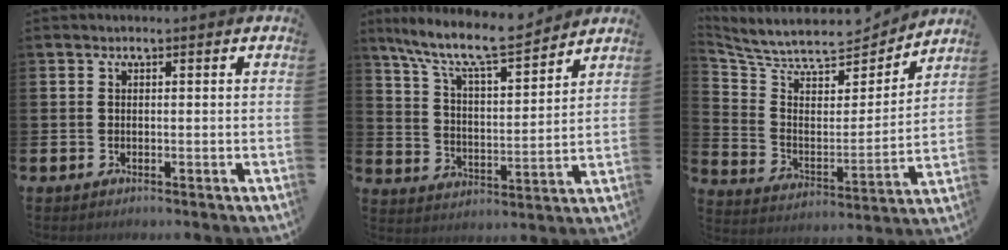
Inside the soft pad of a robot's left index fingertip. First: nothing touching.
{"total": 10.3, "force": [9.1, 1.6, 4.4], "torque": [-0.118, -0.055, 0.157]}
{"total": 7.7, "force": [7.2, 1.9, 1.9], "torque": [-0.083, -0.059, 0.122]}